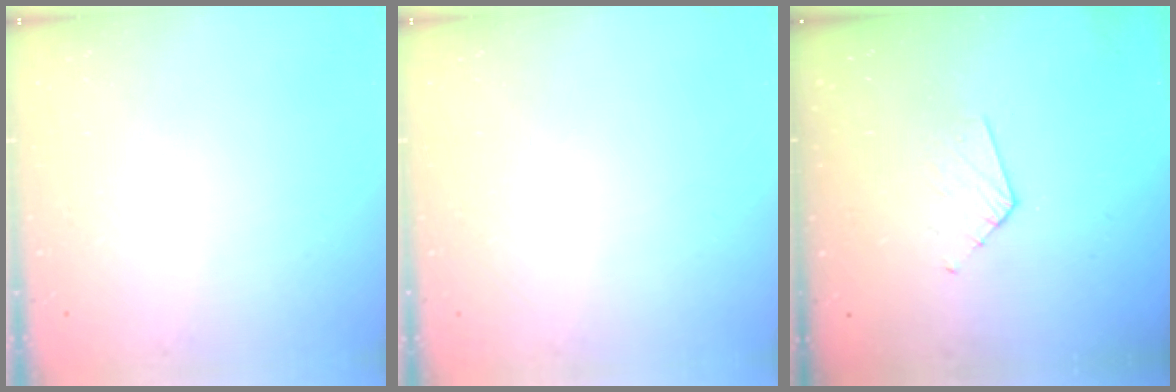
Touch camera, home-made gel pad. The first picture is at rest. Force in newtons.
{"total": 0.0}
{"total": 3.9, "press": 3.9, "slide": 0.4}